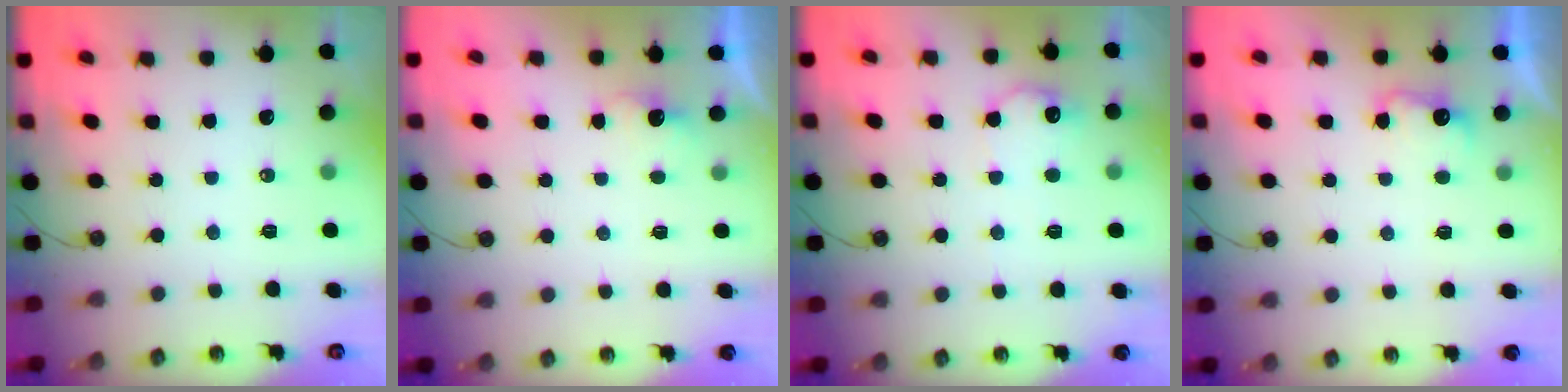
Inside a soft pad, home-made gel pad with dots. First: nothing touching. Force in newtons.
{"total": 2.2, "press": 2.0, "slide": 0.8}
{"total": 9.6, "press": 9.6, "slide": 0.6}
{"total": 3.0, "press": 2.9, "slide": 1.0}